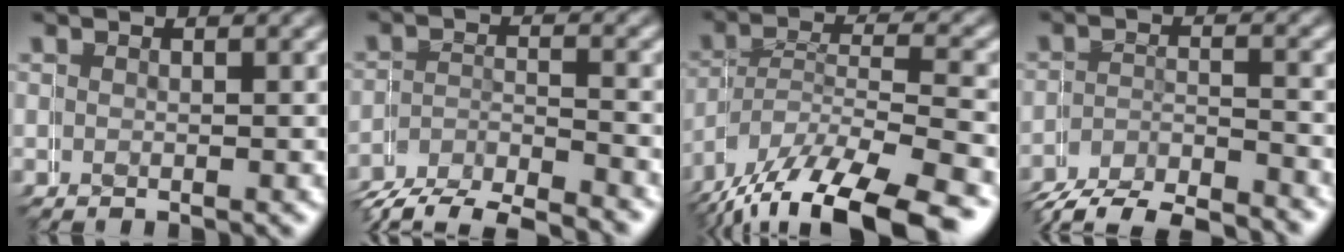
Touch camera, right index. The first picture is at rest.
{"total": 3.9, "force": [-3.0, 2.5, 0.2], "torque": [-0.008, -0.002, -0.058]}
{"total": 8.2, "force": [-5.5, 4.2, 4.5], "torque": [-0.102, -0.038, -0.064]}
{"total": 4.7, "force": [-4.0, 2.5, 0.2], "torque": [-0.017, -0.013, -0.069]}